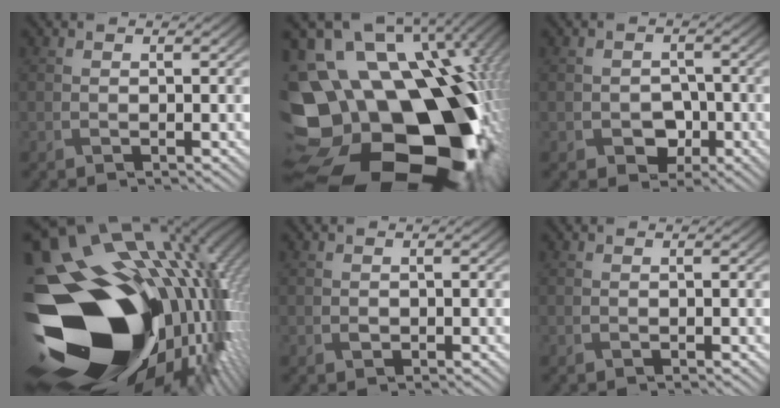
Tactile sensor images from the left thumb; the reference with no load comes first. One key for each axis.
{"total": 22.0, "fx": -4.3, "fy": 15.8, "fz": 14.8, "tx": -0.260, "ty": -0.032, "tz": -0.070}
{"total": 4.3, "fx": -2.0, "fy": 3.1, "fz": 2.2, "tx": -0.039, "ty": -0.006, "tz": -0.038}
{"total": 22.9, "fx": -6.7, "fy": 15.6, "fz": 15.5, "tx": -0.257, "ty": -0.024, "tz": -0.122}
{"total": 0.6, "fx": -0.2, "fy": 0.5, "fz": 0.3, "tx": -0.010, "ty": -0.003, "tz": -0.006}
{"total": 0.0}